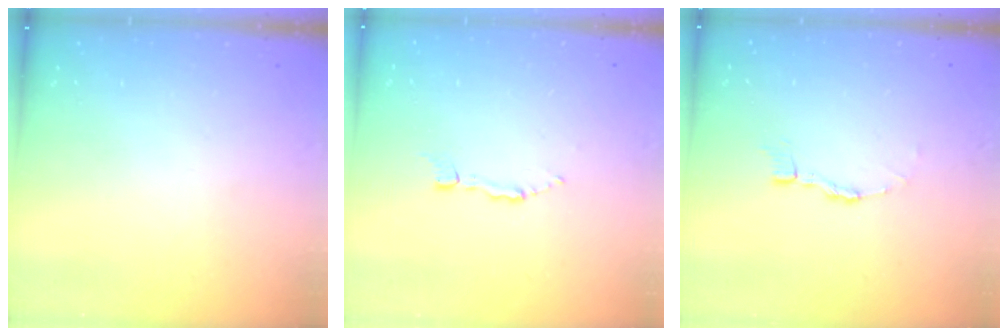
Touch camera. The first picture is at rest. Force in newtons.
{"total": 2.8, "press": 2.8, "slide": 0.4}
{"total": 3.7, "press": 3.7, "slide": 0.0}